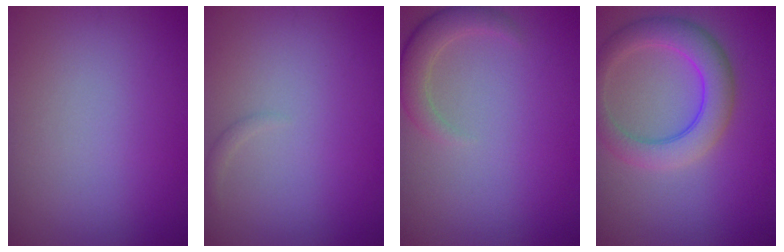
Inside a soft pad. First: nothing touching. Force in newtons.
{"total": 0.6, "press": 0.6, "slide": 0.1}
{"total": 2.8, "press": 2.7, "slide": 0.4}
{"total": 5.2, "press": 5.2, "slide": 0.3}